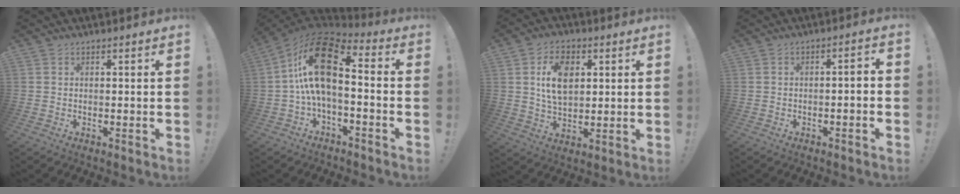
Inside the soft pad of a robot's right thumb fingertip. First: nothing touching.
{"total": 18.3, "force": [2.5, 9.2, 15.6], "torque": [-0.295, 0.003, 0.048]}
{"total": 11.4, "force": [3.4, 7.7, 7.8], "torque": [-0.116, 0.004, 0.059]}
{"total": 2.5, "force": [-1.6, 0.1, 1.9], "torque": [-0.029, 0.006, -0.026]}